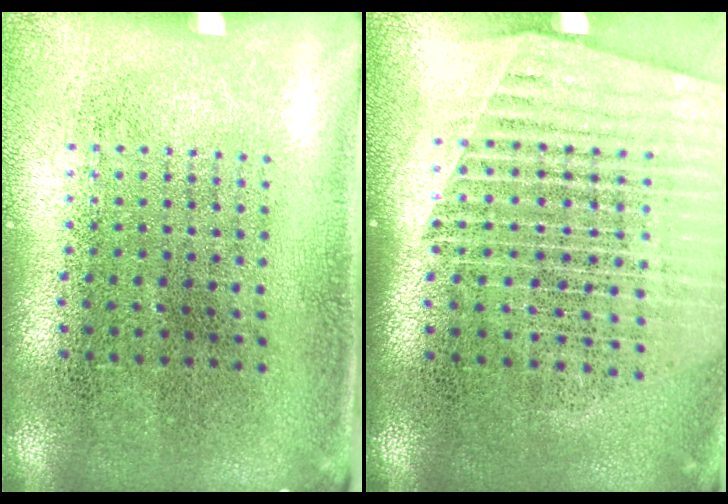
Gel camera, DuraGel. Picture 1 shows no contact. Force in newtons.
{"total": 1.6, "press": 1.5, "slide": 0.5}